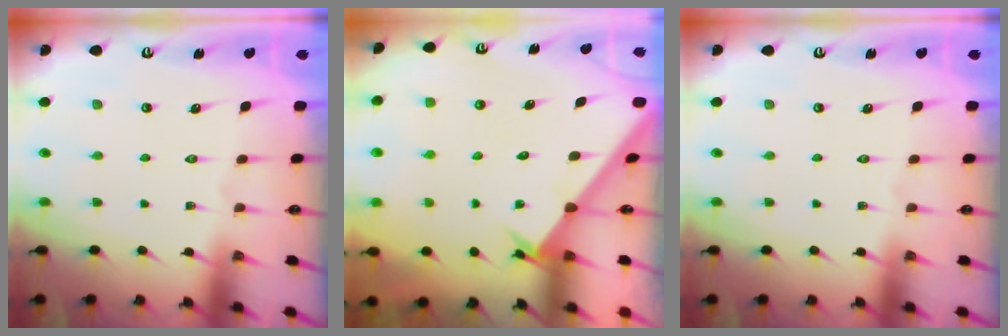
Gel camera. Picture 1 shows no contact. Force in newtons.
{"total": 2.1, "press": 2.1, "slide": 0.2}
{"total": 0.0}